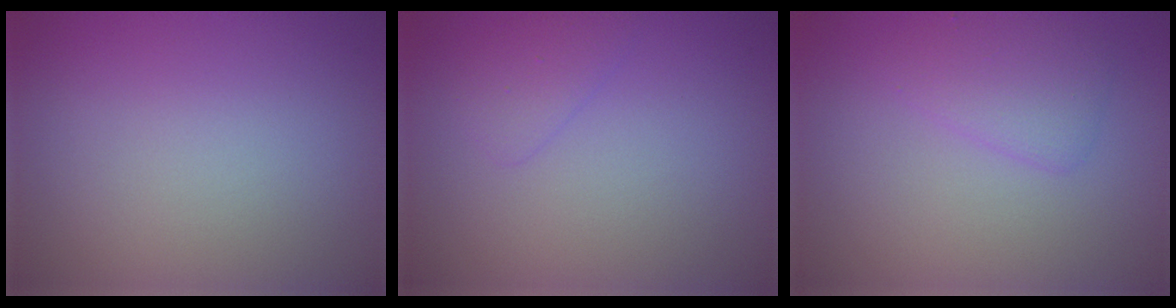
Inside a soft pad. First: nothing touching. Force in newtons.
{"total": 1.4, "press": 1.4, "slide": 0.2}
{"total": 2.1, "press": 2.1, "slide": 0.1}